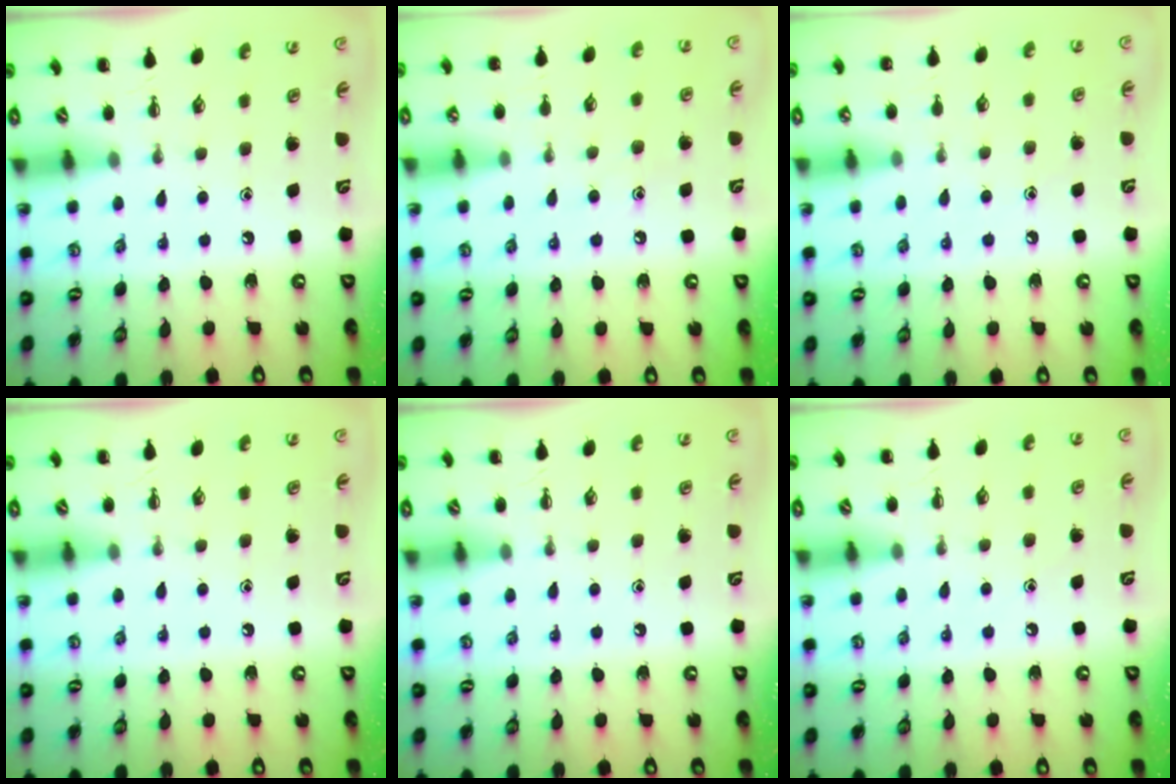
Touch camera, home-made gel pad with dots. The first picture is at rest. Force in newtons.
{"total": 7.3, "press": 7.1, "slide": 1.6}
{"total": 6.3, "press": 6.0, "slide": 1.8}
{"total": 0.0}
{"total": 0.0}
{"total": 5.7, "press": 5.4, "slide": 1.8}